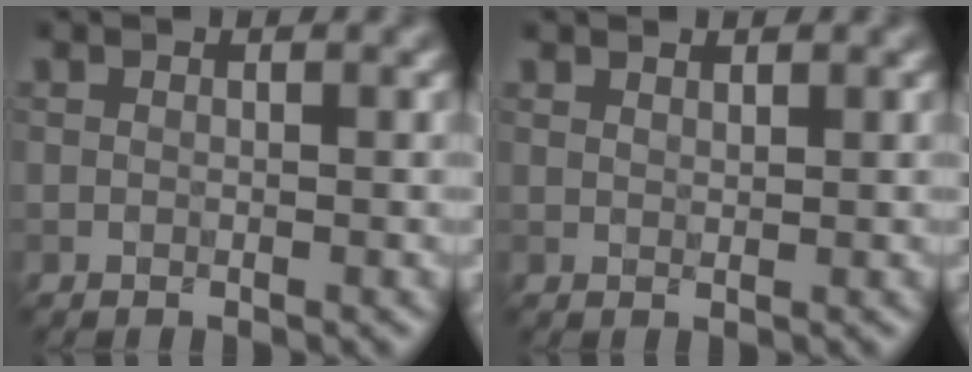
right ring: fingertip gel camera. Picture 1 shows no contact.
{"total": 0.5, "force": [0.5, 0.0, -0.2], "torque": [0.012, 0.000, 0.011]}